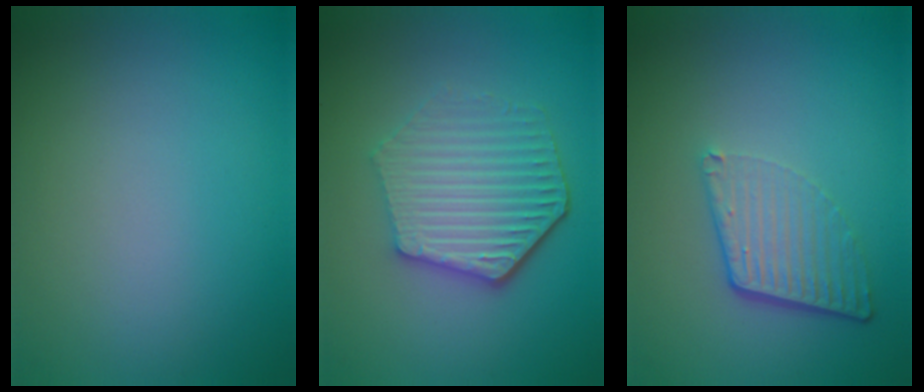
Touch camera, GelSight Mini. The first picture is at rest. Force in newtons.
{"total": 5.7, "press": 4.4, "slide": 3.6}
{"total": 4.1, "press": 2.7, "slide": 3.1}